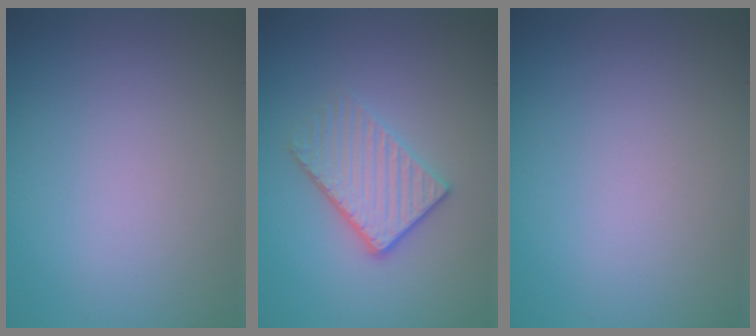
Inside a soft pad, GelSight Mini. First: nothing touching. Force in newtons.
{"total": 3.8, "press": 3.1, "slide": 2.1}
{"total": 0.0}